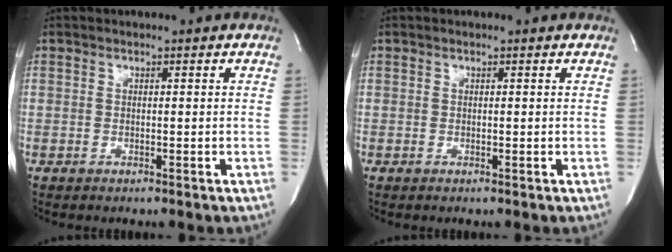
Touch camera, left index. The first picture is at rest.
{"total": 0.0}